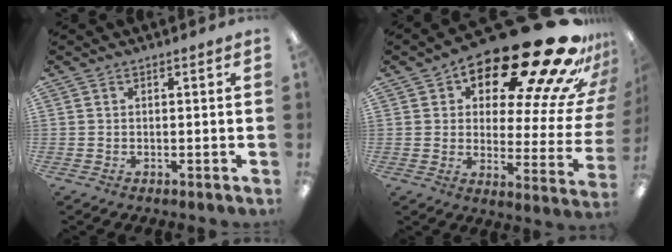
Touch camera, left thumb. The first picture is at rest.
{"total": 25.3, "force": [17.5, 7.5, 16.7], "torque": [-0.229, -0.137, 0.289]}